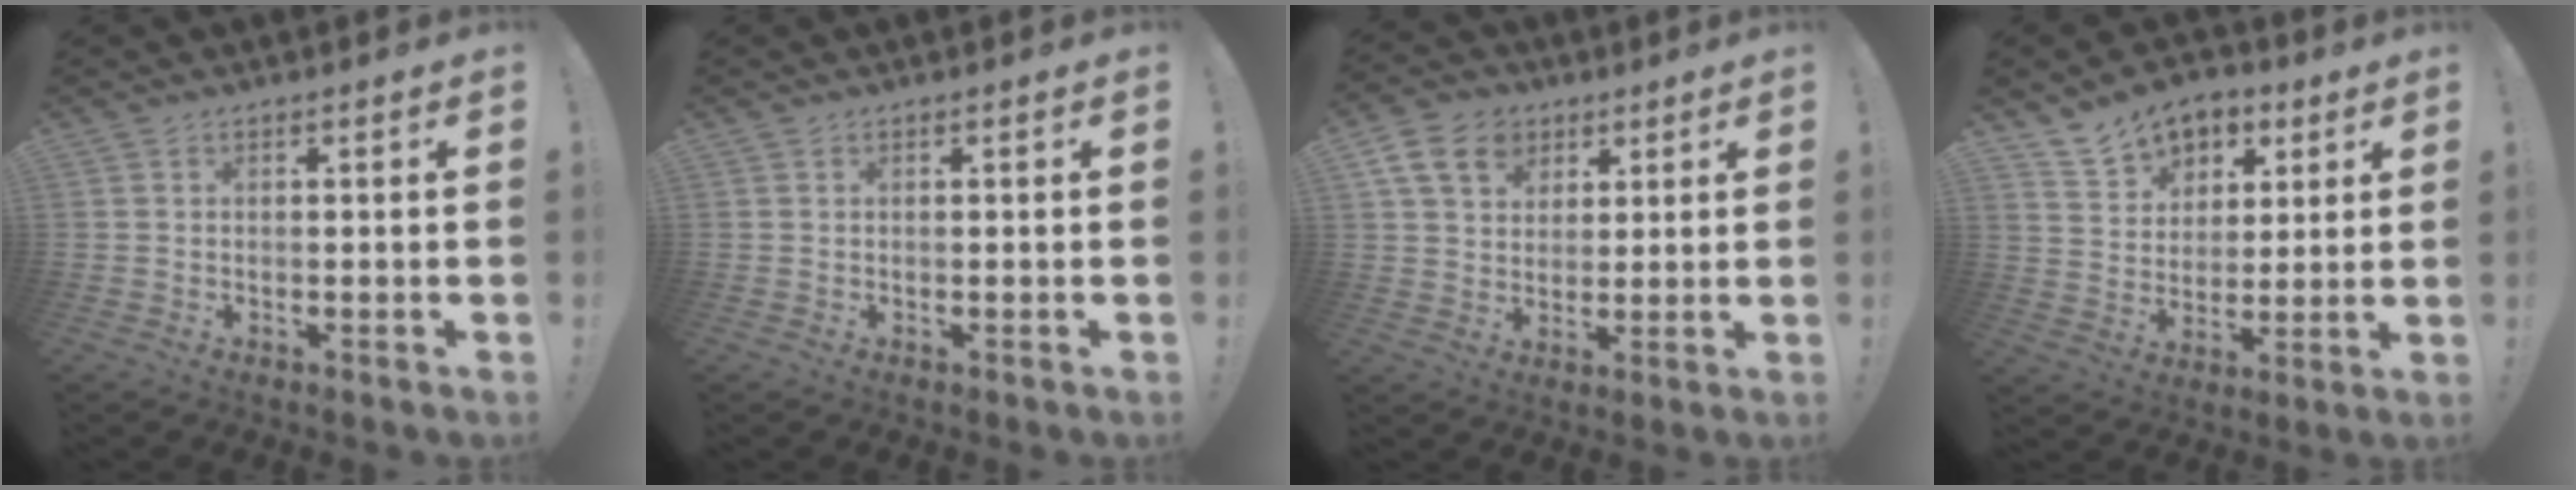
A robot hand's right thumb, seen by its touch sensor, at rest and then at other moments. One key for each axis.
{"total": 0.0}
{"total": 12.1, "fx": 5.4, "fy": 9.5, "fz": 5.4, "tx": -0.079, "ty": -0.022, "tz": 0.106}
{"total": 11.1, "fx": 7.1, "fy": 7.8, "fz": 3.4, "tx": -0.056, "ty": -0.044, "tz": 0.139}